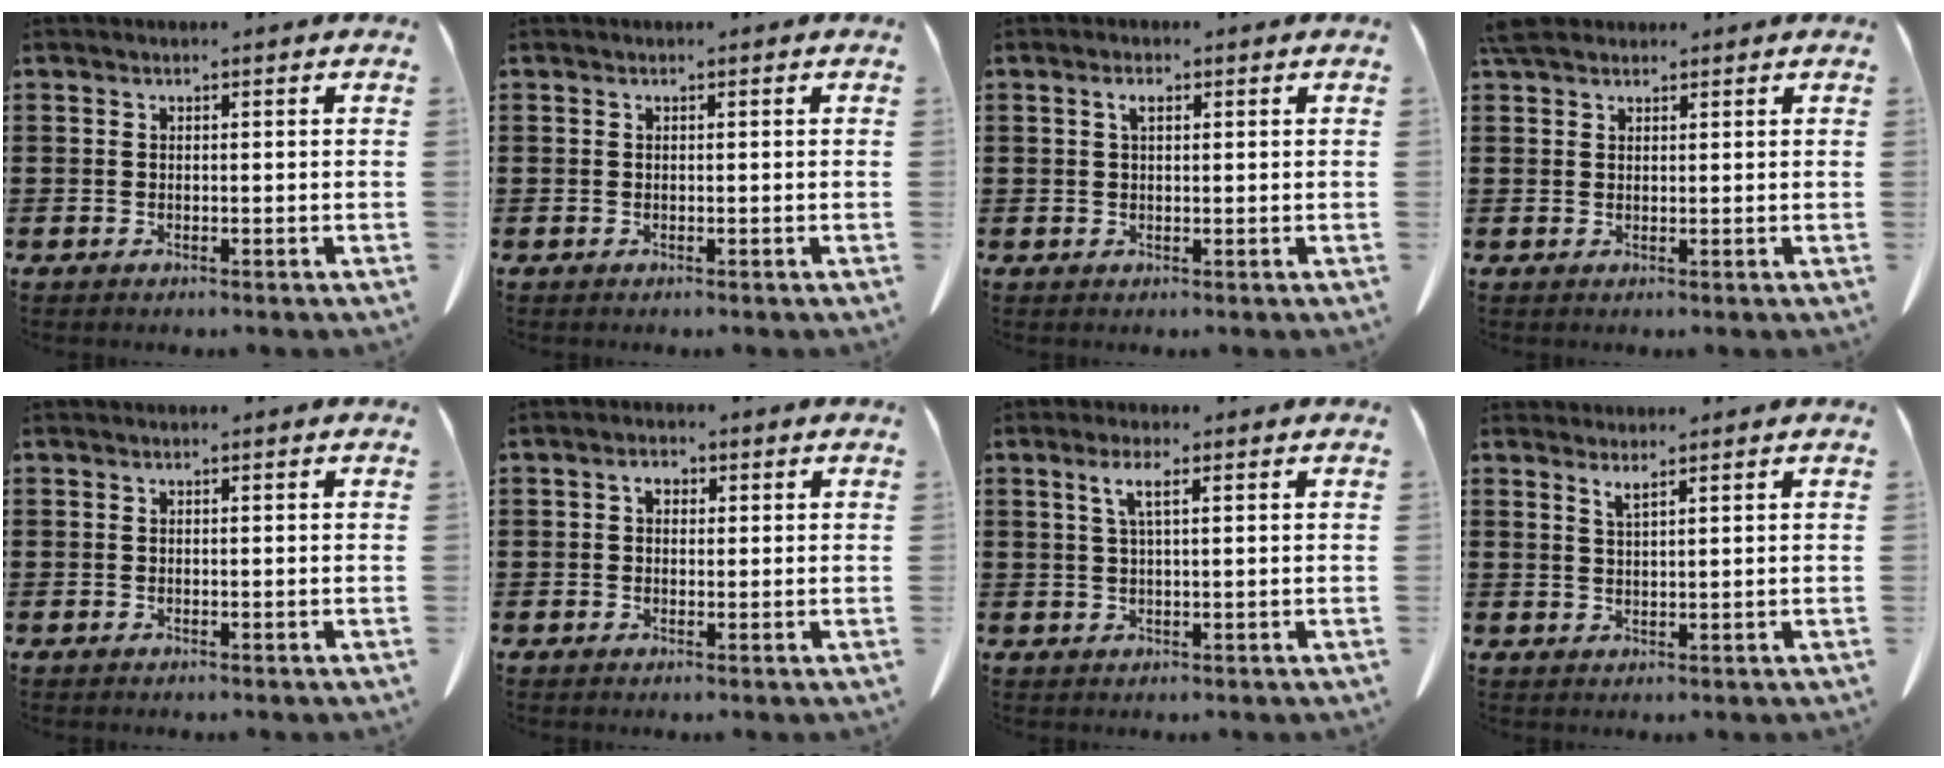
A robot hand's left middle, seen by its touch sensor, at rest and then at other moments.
{"total": 0.0}
{"total": 1.8, "force": [0.6, 0.7, 1.5], "torque": [-0.033, 0.006, 0.010]}
{"total": 2.8, "force": [2.3, 1.1, 1.2], "torque": [-0.031, 0.008, 0.045]}
{"total": 0.0}
{"total": 2.0, "force": [0.4, 1.4, 1.4], "torque": [-0.031, 0.009, 0.006]}
{"total": 3.2, "force": [1.2, 0.5, 2.9], "torque": [-0.061, 0.007, 0.019]}
{"total": 1.9, "force": [1.7, 0.0, 0.9], "torque": [-0.022, 0.000, 0.032]}